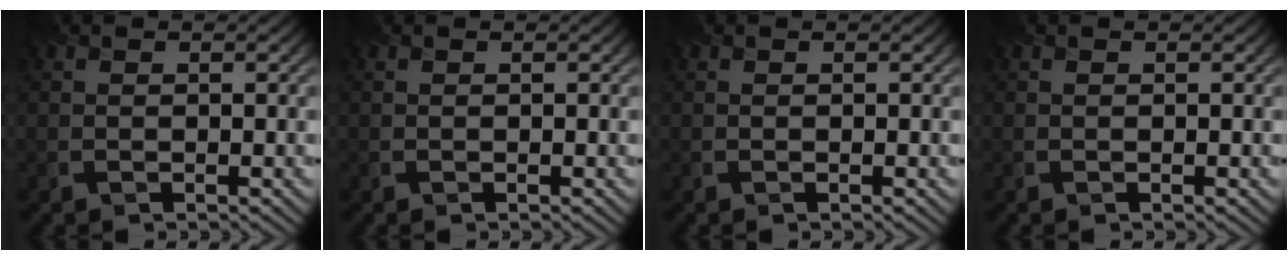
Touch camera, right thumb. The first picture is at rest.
{"total": 0.0}
{"total": 0.0}
{"total": 0.0}